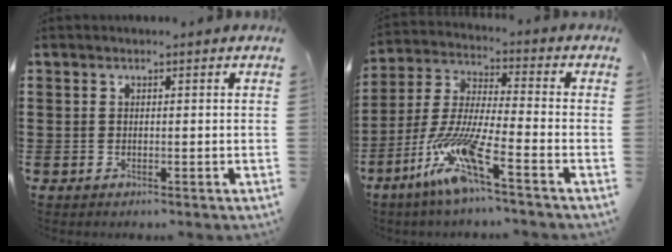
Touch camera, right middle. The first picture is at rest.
{"total": 11.2, "force": [-7.2, 0.9, 8.4], "torque": [-0.196, -0.020, -0.149]}